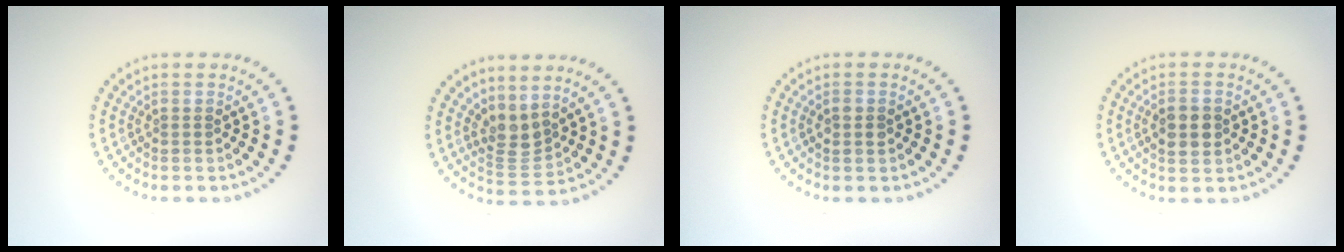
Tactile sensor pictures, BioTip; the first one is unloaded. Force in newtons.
{"total": 2.6, "press": 2.0, "slide": 1.6}
{"total": 1.5, "press": 1.5, "slide": 0.1}
{"total": 2.8, "press": 2.8, "slide": 0.1}